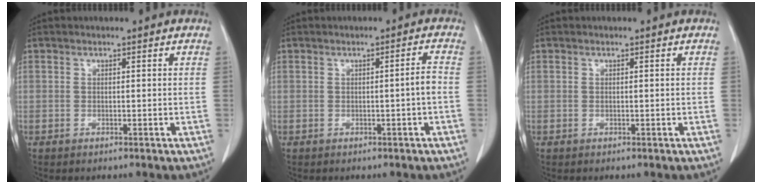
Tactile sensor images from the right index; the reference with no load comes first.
{"total": 1.9, "force": [-0.6, -0.3, 1.7], "torque": [-0.023, 0.001, -0.009]}
{"total": 0.0}